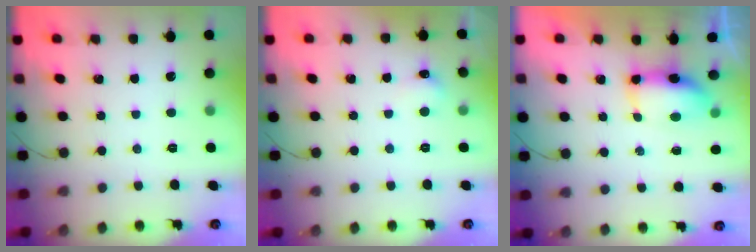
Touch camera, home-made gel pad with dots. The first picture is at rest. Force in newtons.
{"total": 5.0, "press": 4.7, "slide": 1.5}
{"total": 7.1, "press": 7.0, "slide": 1.2}